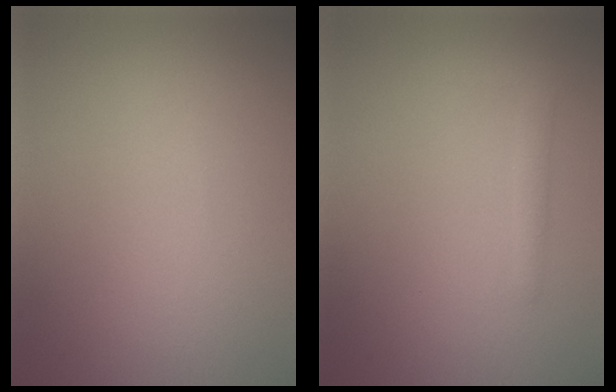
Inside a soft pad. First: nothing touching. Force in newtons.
{"total": 1.6, "press": 1.6, "slide": 0.1}